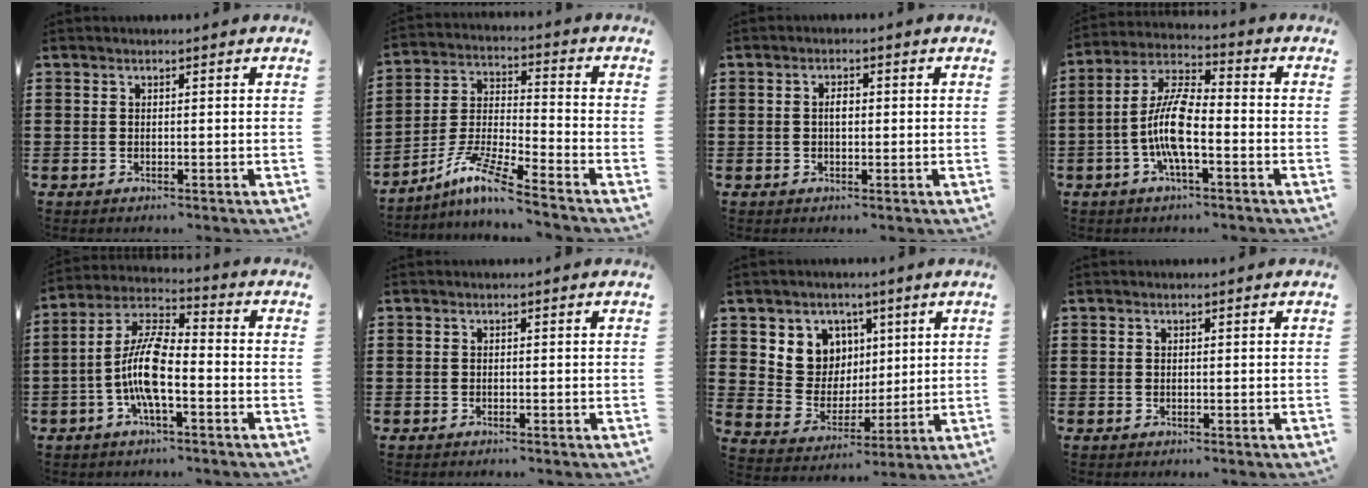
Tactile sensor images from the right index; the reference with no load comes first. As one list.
[{"total": 9.3, "force": [-7.4, 0.4, 5.7], "torque": [-0.129, -0.007, -0.150]}, {"total": 2.0, "force": [0.1, 0.9, 1.7], "torque": [-0.034, 0.005, 0.001]}, {"total": 9.4, "force": [-2.5, 2.8, 8.7], "torque": [-0.202, -0.014, -0.052]}, {"total": 9.9, "force": [-2.5, 3.1, 9.1], "torque": [-0.209, -0.011, -0.053]}, {"total": 0.0}, {"total": 8.0, "force": [3.2, 7.2, 1.1], "torque": [-0.062, -0.018, 0.062]}, {"total": 0.0}]